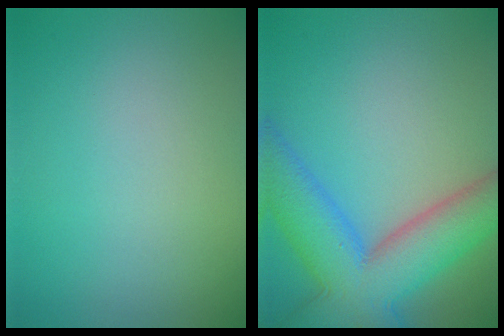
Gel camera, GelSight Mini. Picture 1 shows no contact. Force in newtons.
{"total": 10.4, "press": 10.4, "slide": 0.5}